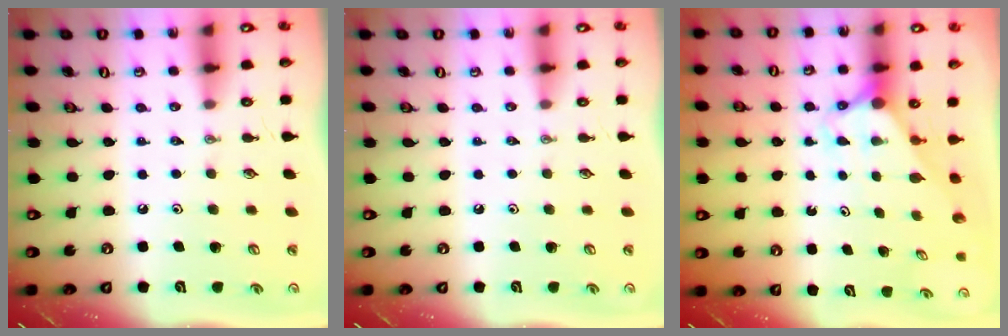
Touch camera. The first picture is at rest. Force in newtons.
{"total": 0.0}
{"total": 2.9, "press": 2.9, "slide": 0.0}